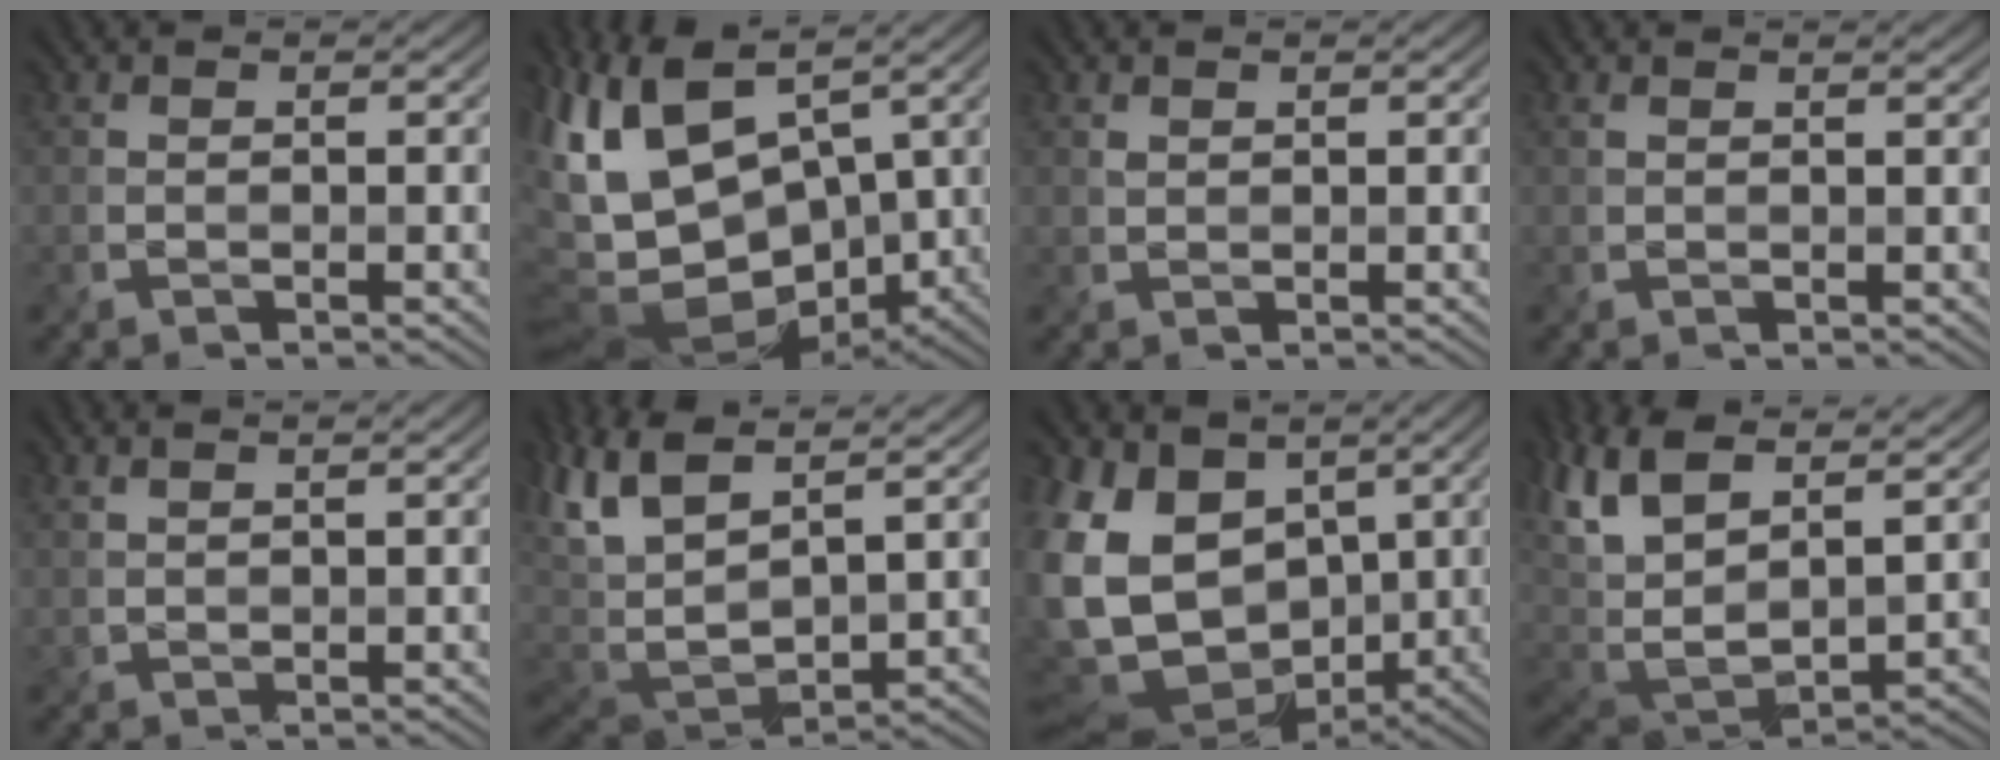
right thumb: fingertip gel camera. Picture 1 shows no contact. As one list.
[{"total": 14.8, "force": [3.3, 8.4, 11.8], "torque": [-0.252, -0.004, 0.073]}, {"total": 0.6, "force": [0.5, 0.3, 0.0], "torque": [-0.004, -0.003, 0.013]}, {"total": 1.6, "force": [1.2, 0.1, 1.0], "torque": [-0.021, -0.004, 0.019]}, {"total": 2.6, "force": [2.2, 0.4, 1.3], "torque": [-0.014, 0.004, 0.031]}, {"total": 13.0, "force": [5.2, 6.1, 10.3], "torque": [-0.266, 0.008, 0.094]}, {"total": 16.0, "force": [0.2, 12.2, 10.4], "torque": [-0.258, -0.023, 0.039]}, {"total": 15.0, "force": [6.1, 7.5, 11.5], "torque": [-0.273, 0.006, 0.119]}]